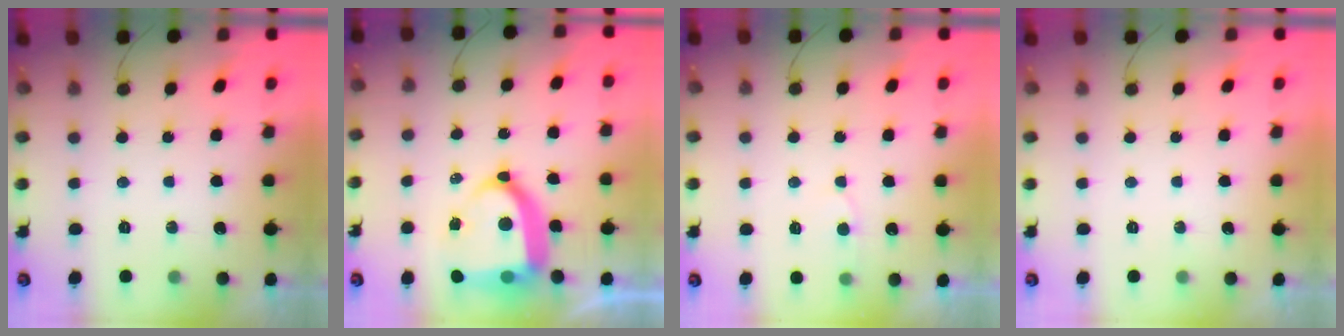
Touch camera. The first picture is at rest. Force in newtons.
{"total": 16.8, "press": 16.6, "slide": 2.2}
{"total": 4.2, "press": 4.2, "slide": 0.4}
{"total": 0.0}